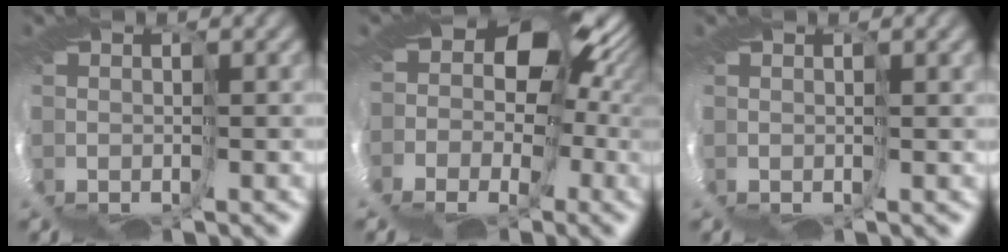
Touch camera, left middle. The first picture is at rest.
{"total": 9.2, "force": [0.0, 6.3, 6.8], "torque": [-0.126, -0.004, 0.011]}
{"total": 1.2, "force": [0.9, -0.9, 0.2], "torque": [-0.007, 0.005, 0.019]}